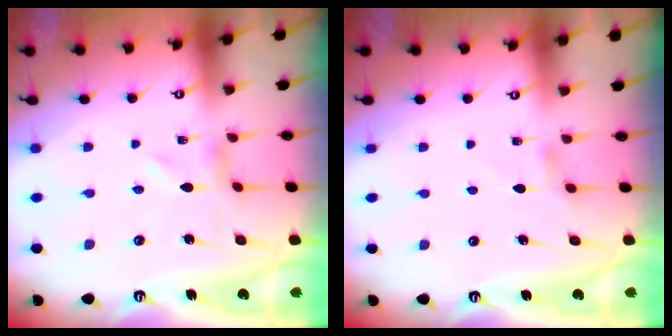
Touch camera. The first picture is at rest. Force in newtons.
{"total": 1.6, "press": 1.6, "slide": 0.4}